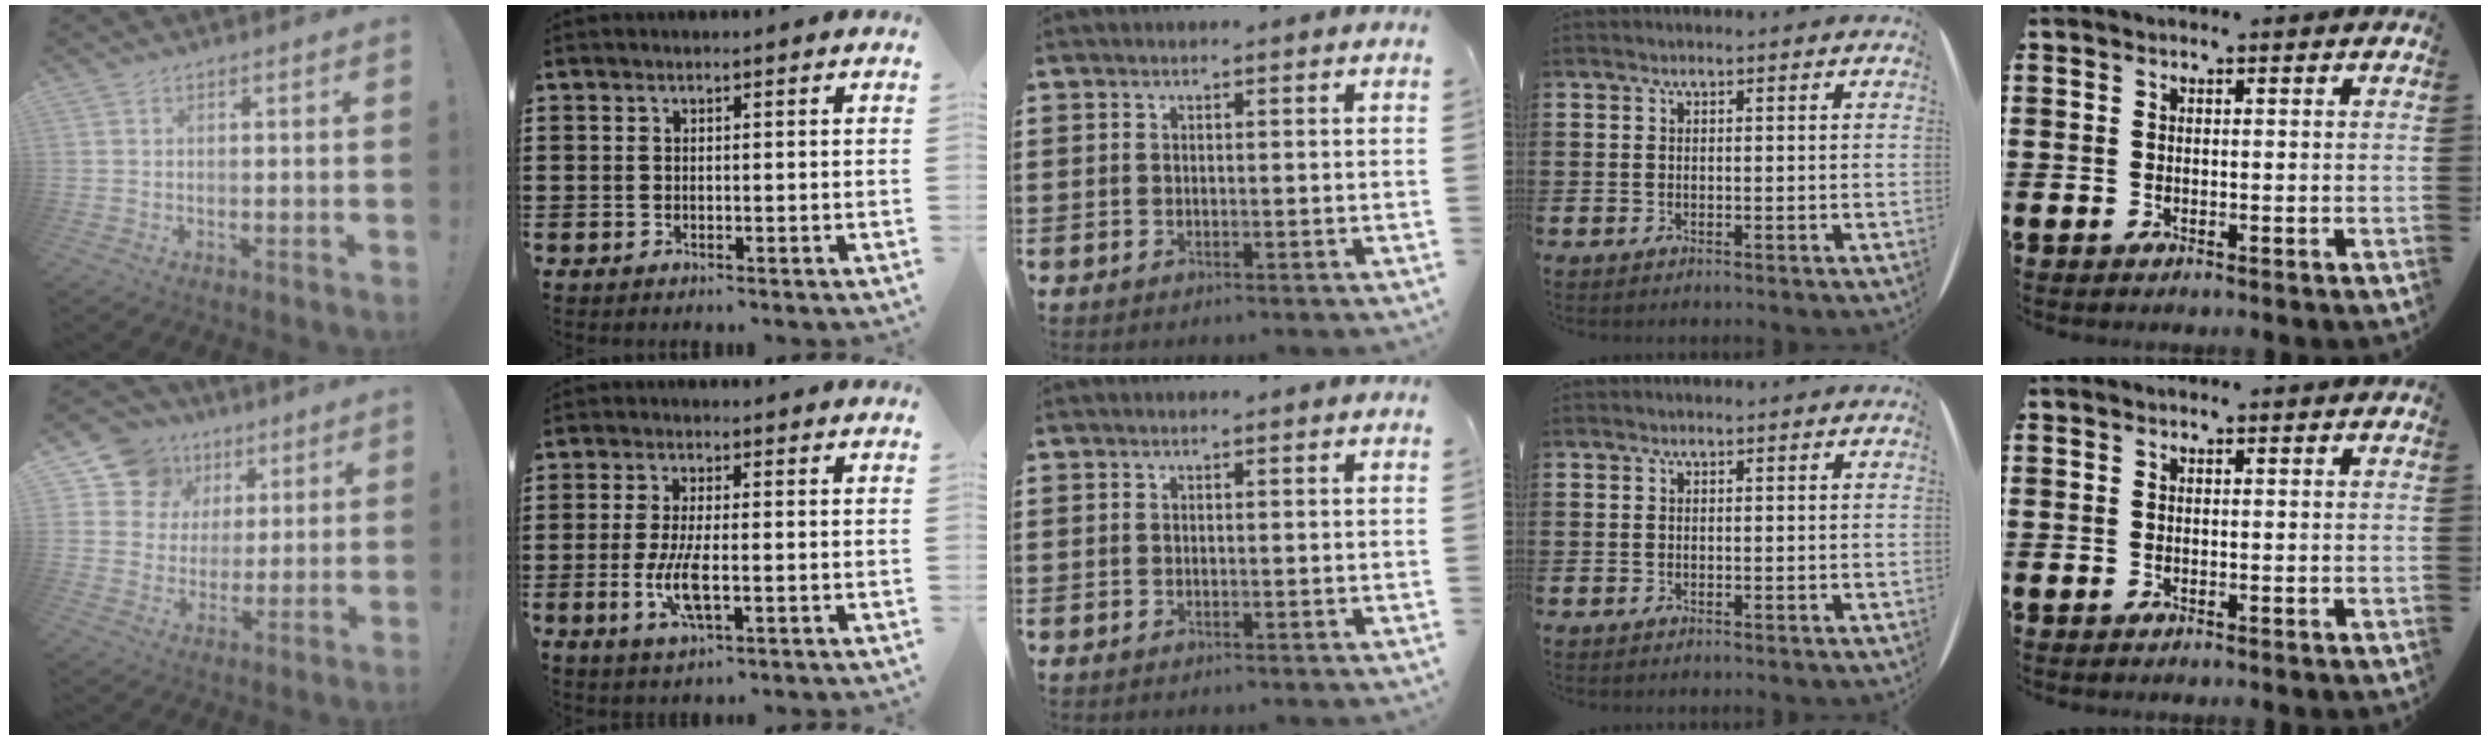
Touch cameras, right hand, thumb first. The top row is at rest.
{"thumb": {"total": 12.9, "force": [6.7, 10.4, 3.4], "torque": [-0.055, -0.040, 0.140]}, "index": {"total": 6.4, "force": [-1.6, 1.9, 5.9], "torque": [-0.133, -0.012, -0.034]}}